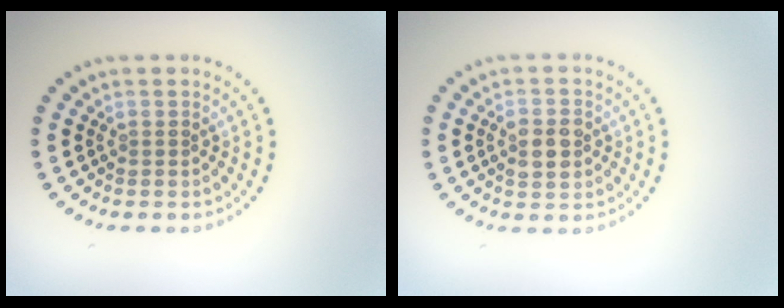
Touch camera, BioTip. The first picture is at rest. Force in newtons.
{"total": 2.8, "press": 2.8, "slide": 0.2}